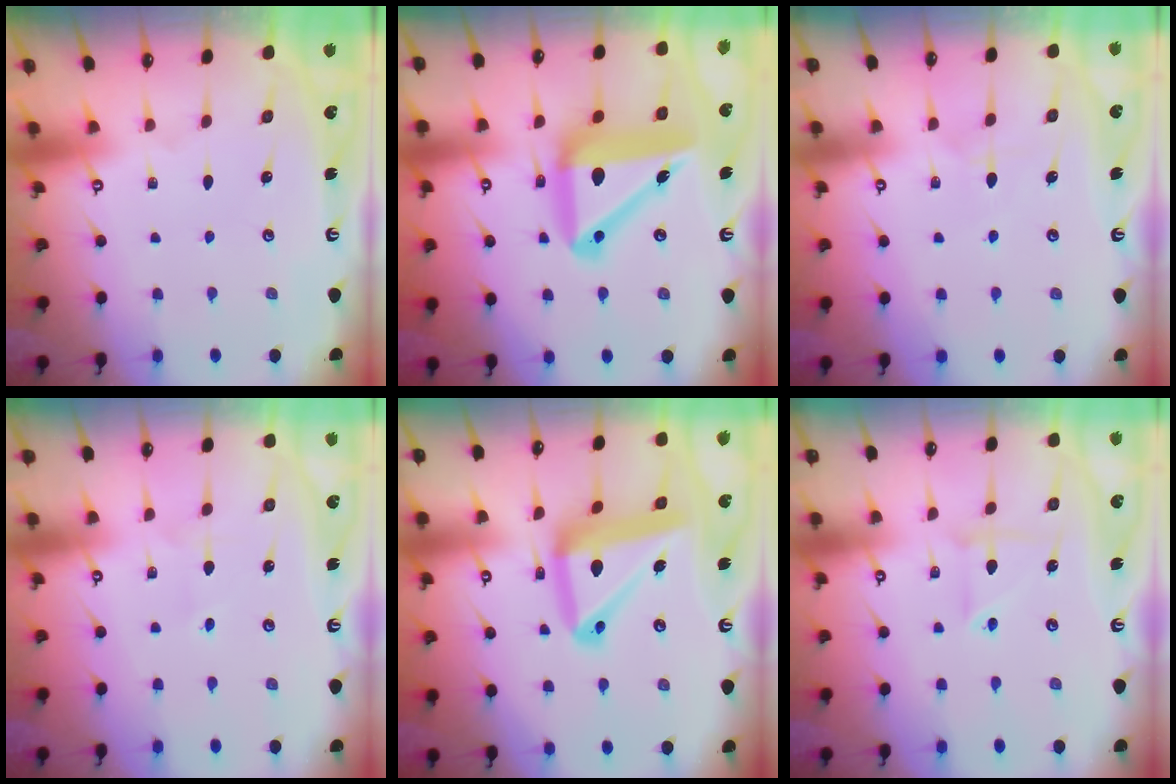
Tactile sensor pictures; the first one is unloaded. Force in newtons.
{"total": 18.6, "press": 18.3, "slide": 2.8}
{"total": 5.2, "press": 5.2, "slide": 0.5}
{"total": 1.5, "press": 1.5, "slide": 0.1}
{"total": 17.2, "press": 17.1, "slide": 1.9}
{"total": 3.8, "press": 3.7, "slide": 0.4}